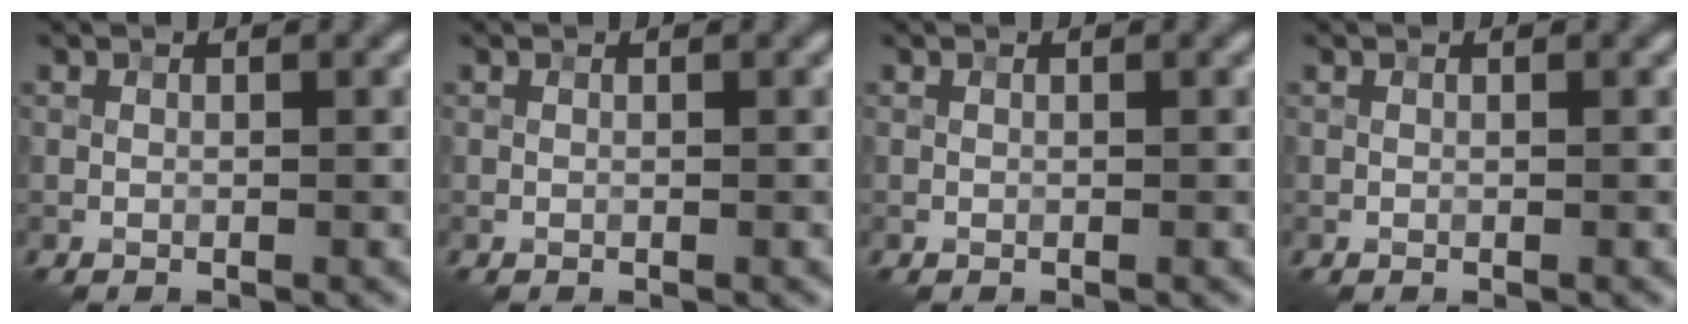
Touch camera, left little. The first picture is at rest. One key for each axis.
{"total": 0.0}
{"total": 0.0}
{"total": 0.0}